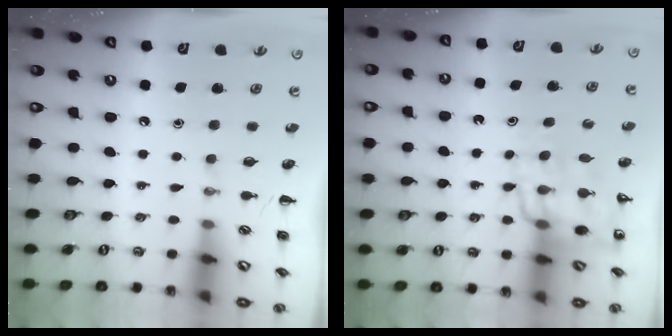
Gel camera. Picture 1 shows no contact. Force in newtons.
{"total": 14.5, "press": 14.0, "slide": 4.0}